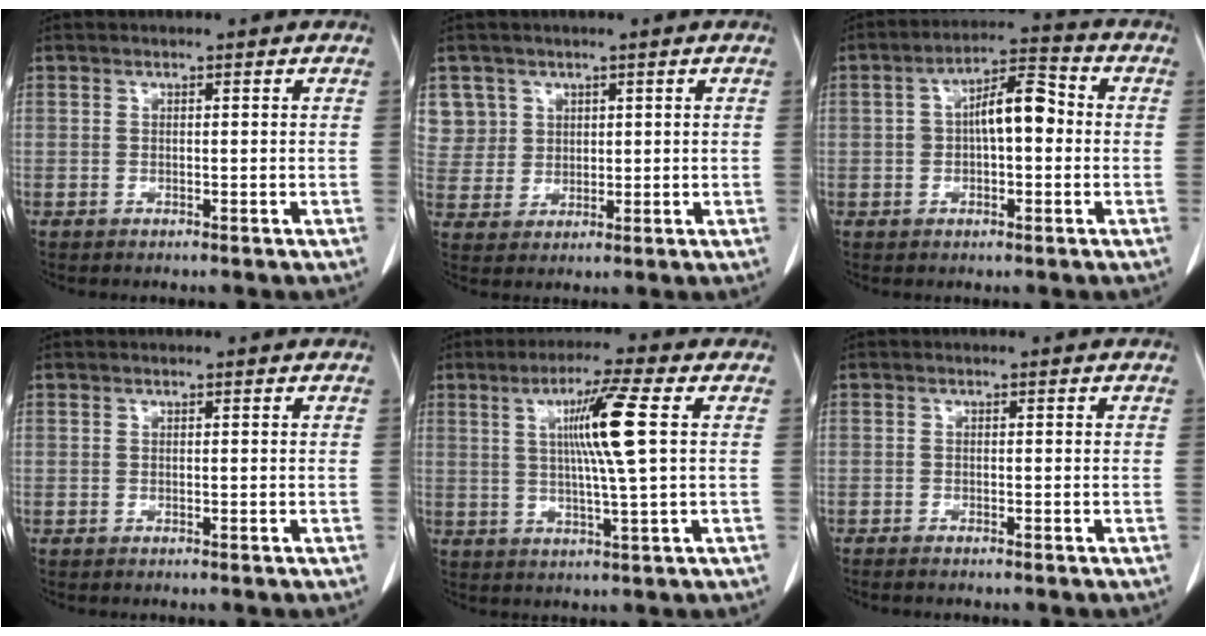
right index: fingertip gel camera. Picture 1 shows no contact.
{"total": 6.4, "force": [3.2, 5.5, -0.3], "torque": [0.018, 0.012, 0.072]}
{"total": 8.1, "force": [0.4, 3.2, 7.5], "torque": [-0.126, 0.034, 0.003]}
{"total": 0.0}
{"total": 9.1, "force": [2.0, -1.0, 8.8], "torque": [-0.157, 0.001, 0.037]}
{"total": 1.4, "force": [-1.2, 0.1, 0.7], "torque": [-0.013, -0.002, -0.017]}